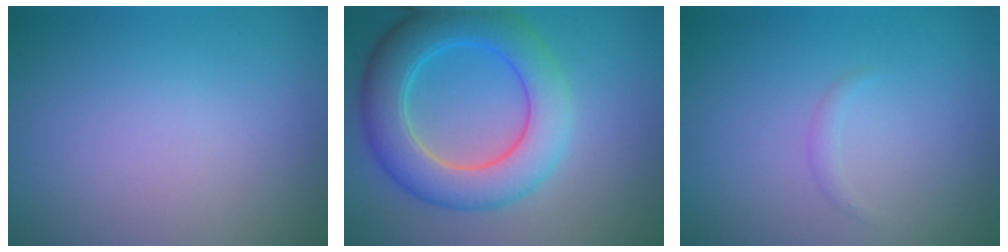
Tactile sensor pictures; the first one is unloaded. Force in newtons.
{"total": 7.1, "press": 7.1, "slide": 0.5}
{"total": 0.6, "press": 0.6, "slide": 0.0}